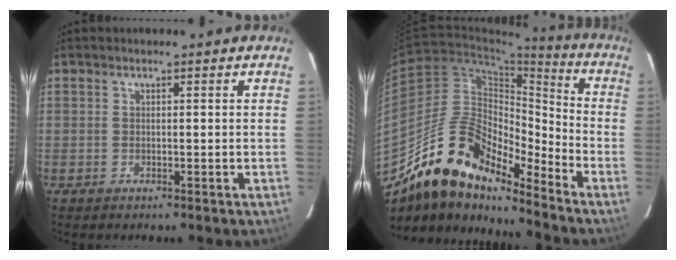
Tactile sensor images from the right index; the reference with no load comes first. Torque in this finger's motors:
{"motor_torque": [0.28, -1.30, -0.13, -0.21]}